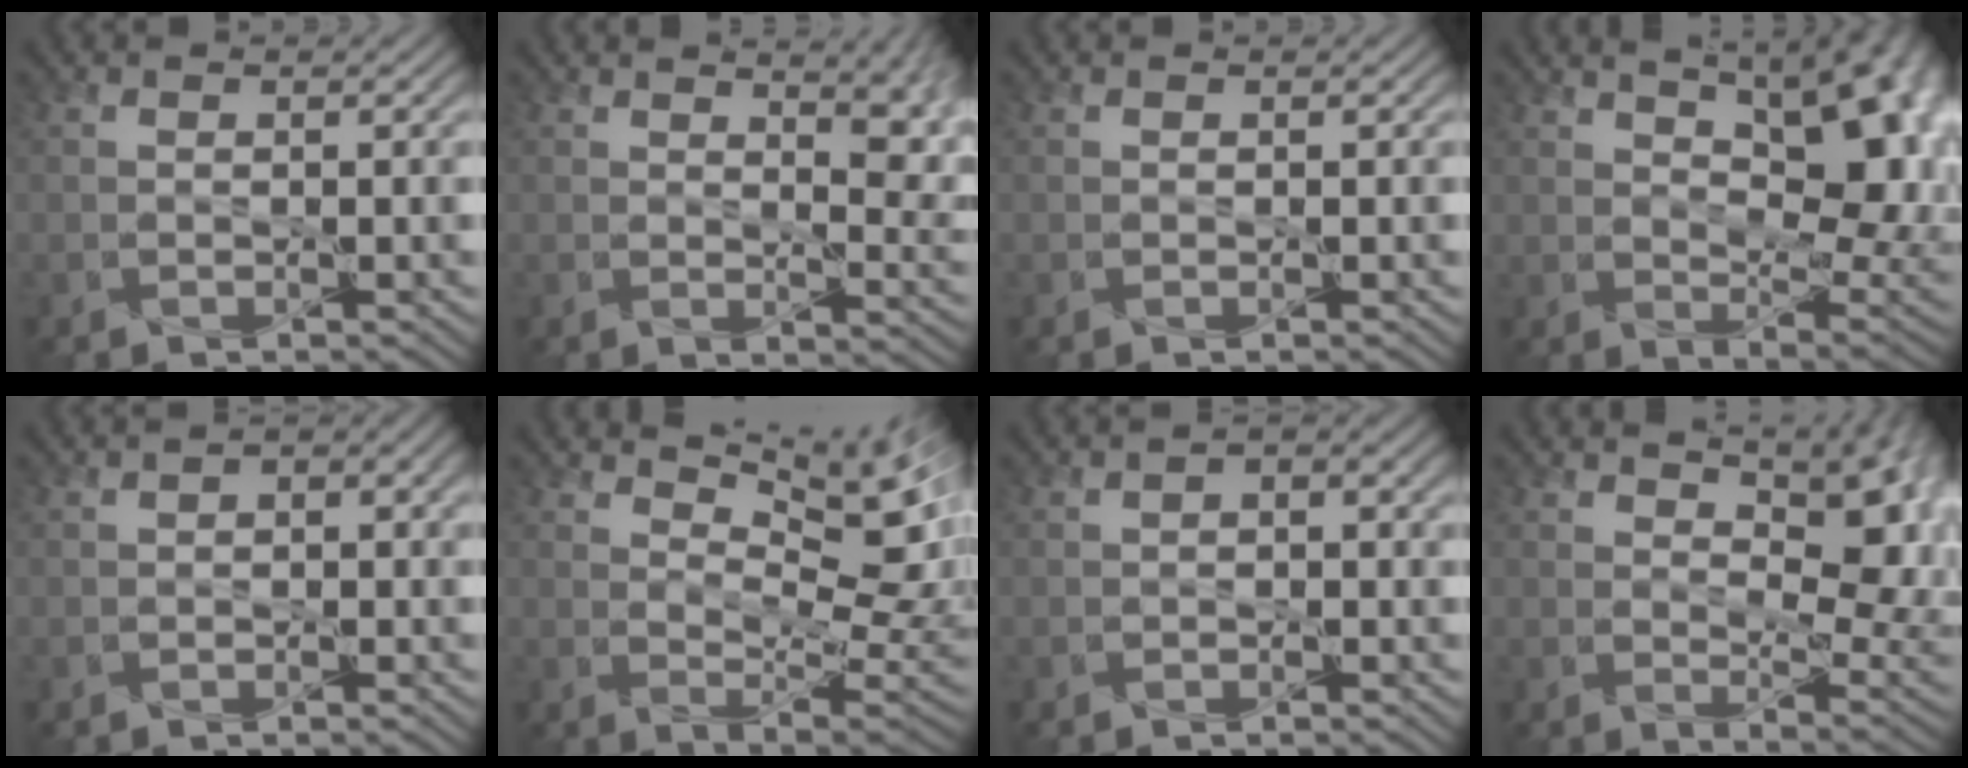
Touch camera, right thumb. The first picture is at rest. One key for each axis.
{"total": 7.6, "fx": 4.0, "fy": 2.7, "fz": 5.9, "tx": -0.078, "ty": -0.002, "tz": 0.069}
{"total": 0.0}
{"total": 16.2, "fx": 6.0, "fy": 7.9, "fz": 12.8, "tx": -0.169, "ty": 0.018, "tz": 0.087}
{"total": 1.7, "fx": -0.4, "fy": 1.3, "fz": 1.1, "tx": -0.018, "ty": -0.006, "tz": -0.009}
{"total": 10.9, "fx": 5.7, "fy": 4.0, "fz": 8.3, "tx": -0.140, "ty": 0.002, "tz": 0.099}
{"total": 1.5, "fx": -0.5, "fy": 1.0, "fz": 1.0, "tx": -0.017, "ty": -0.002, "tz": -0.012}
{"total": 12.0, "fx": 5.5, "fy": 5.6, "fz": 9.1, "tx": -0.132, "ty": 0.000, "tz": 0.089}